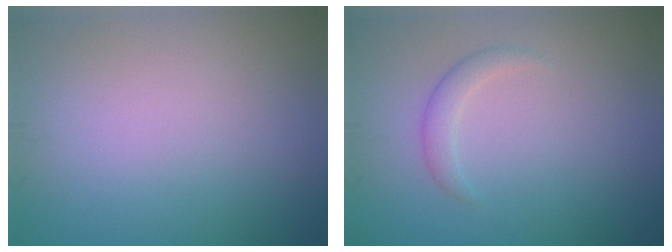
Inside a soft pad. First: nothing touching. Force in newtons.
{"total": 1.6, "press": 1.6, "slide": 0.0}